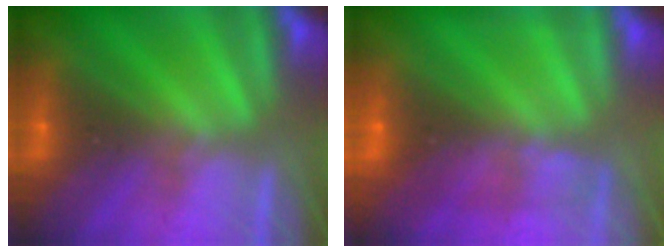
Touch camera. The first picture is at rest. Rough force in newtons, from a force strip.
{"total": 2.3}